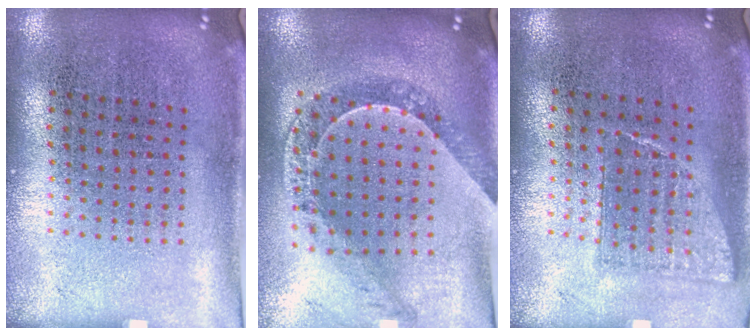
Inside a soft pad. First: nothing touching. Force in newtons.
{"total": 1.2, "press": 1.2, "slide": 0.2}
{"total": 0.8, "press": 0.8, "slide": 0.1}